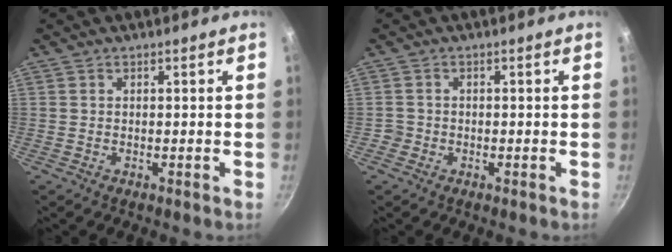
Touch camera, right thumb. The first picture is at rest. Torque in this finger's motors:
{"motor_torque": [0.01, -0.10, -0.15, 0.42, 0.01]}